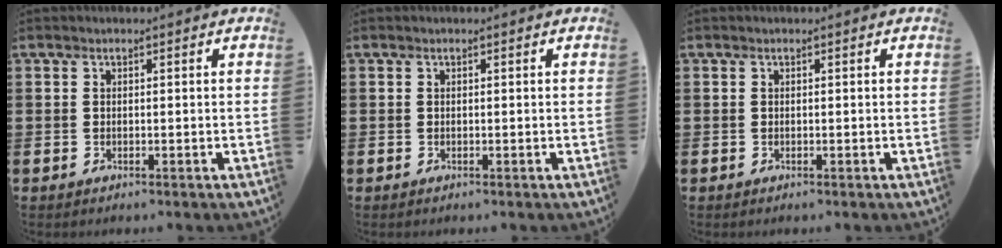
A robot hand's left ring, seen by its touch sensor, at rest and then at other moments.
{"total": 0.0}
{"total": 0.0}